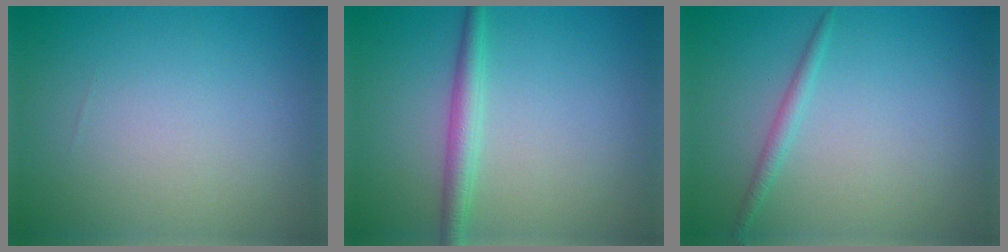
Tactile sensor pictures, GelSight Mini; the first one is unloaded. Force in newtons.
{"total": 2.4, "press": 2.4, "slide": 0.1}
{"total": 1.2, "press": 1.2, "slide": 0.1}